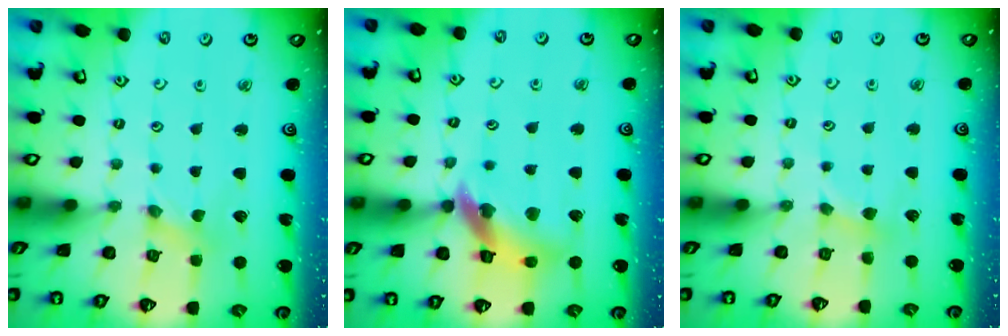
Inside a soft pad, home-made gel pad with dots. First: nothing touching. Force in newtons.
{"total": 14.3, "press": 14.2, "slide": 1.7}
{"total": 2.1, "press": 2.0, "slide": 0.4}